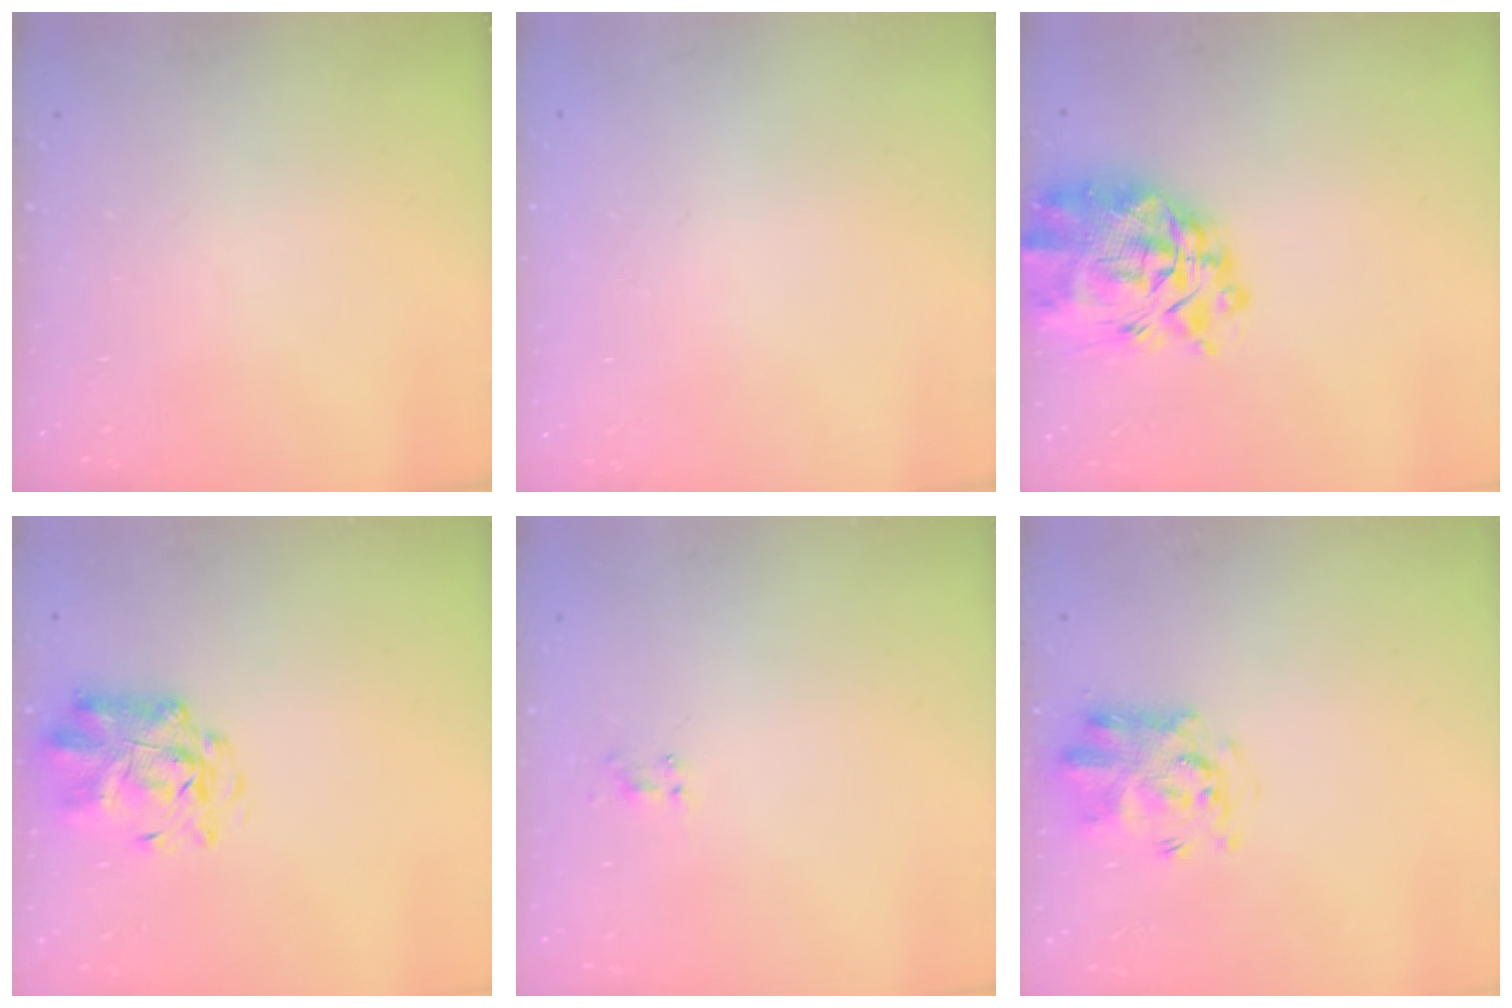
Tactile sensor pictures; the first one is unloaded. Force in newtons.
{"total": 1.6, "press": 1.6, "slide": 0.2}
{"total": 10.8, "press": 10.1, "slide": 4.0}
{"total": 3.1, "press": 3.0, "slide": 0.8}
{"total": 1.5, "press": 1.3, "slide": 0.8}
{"total": 3.4, "press": 3.3, "slide": 0.7}